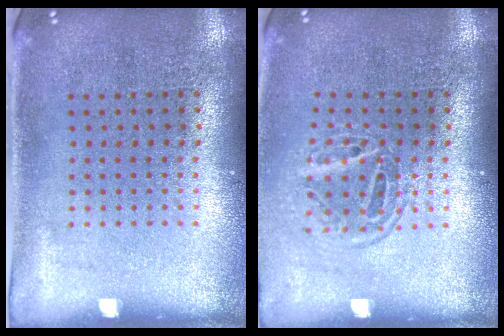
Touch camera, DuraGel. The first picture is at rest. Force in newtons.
{"total": 1.6, "press": 1.2, "slide": 1.1}